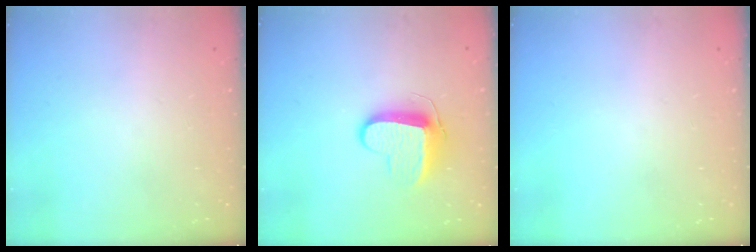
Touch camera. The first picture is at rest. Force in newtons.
{"total": 10.0, "press": 10.0, "slide": 0.2}
{"total": 0.0}